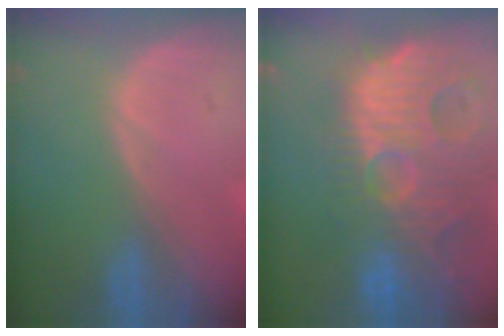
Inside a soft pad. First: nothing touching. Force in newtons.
{"total": 14.8, "press": 12.7, "slide": 7.6}